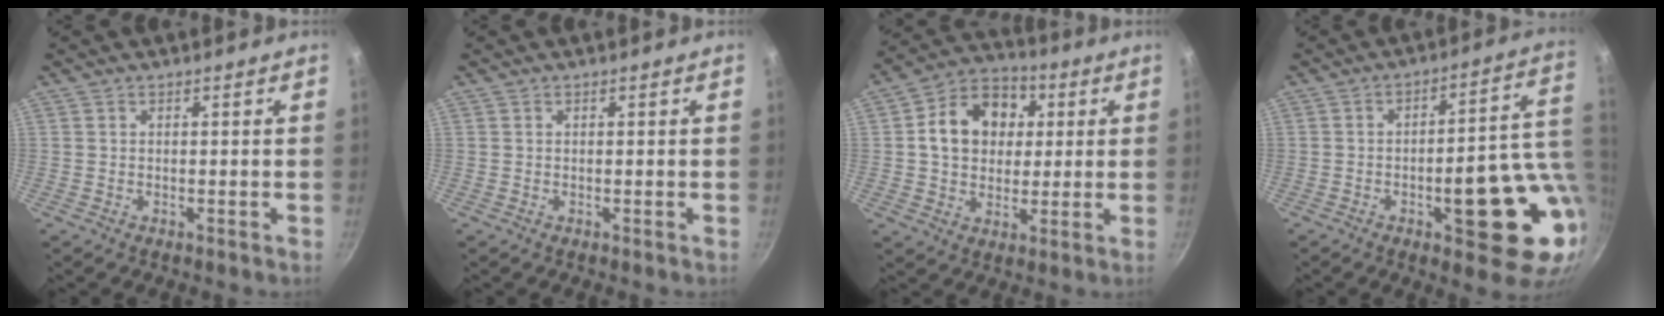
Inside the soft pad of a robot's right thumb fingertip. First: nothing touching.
{"total": 0.0}
{"total": 14.2, "force": [2.6, 11.2, 8.2], "torque": [-0.107, 0.020, 0.031]}
{"total": 19.2, "force": [-2.8, 6.8, 17.7], "torque": [-0.187, 0.013, -0.033]}